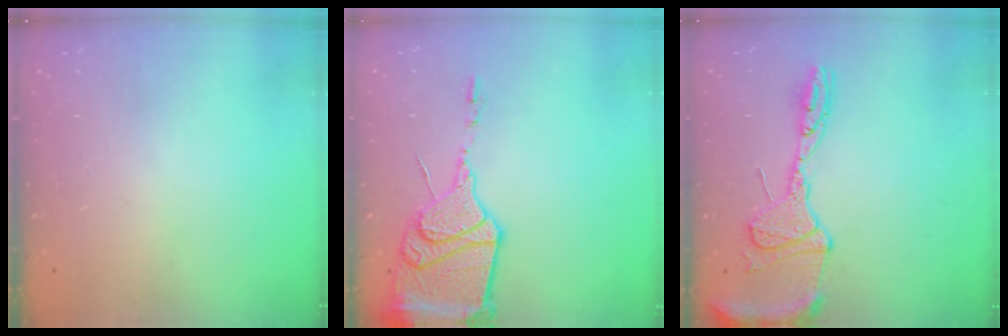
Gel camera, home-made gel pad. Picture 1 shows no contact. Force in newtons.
{"total": 16.9, "press": 16.8, "slide": 1.6}
{"total": 15.9, "press": 15.8, "slide": 1.6}